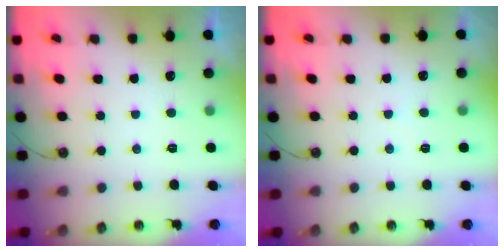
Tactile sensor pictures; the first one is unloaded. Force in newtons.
{"total": 2.1, "press": 2.1, "slide": 0.4}